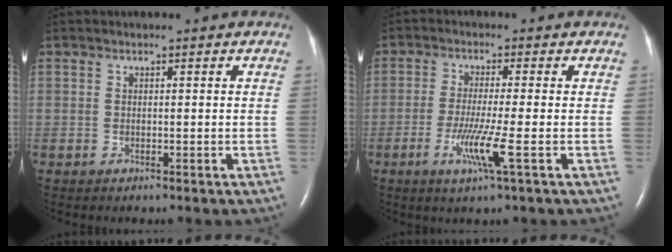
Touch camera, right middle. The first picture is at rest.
{"total": 5.8, "force": [-2.1, -0.9, 5.3], "torque": [-0.109, -0.021, -0.043]}